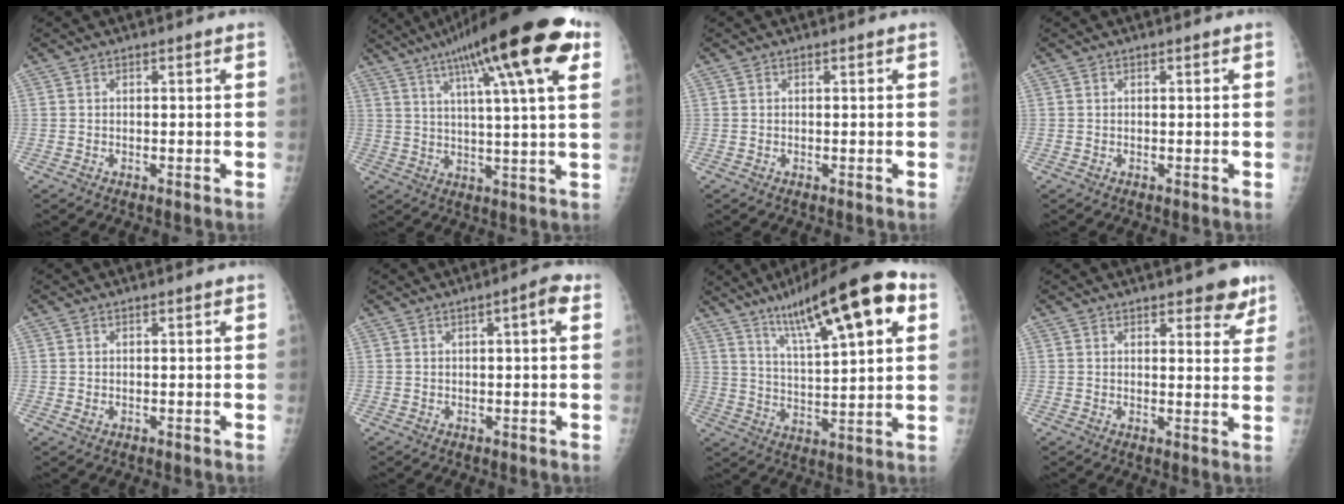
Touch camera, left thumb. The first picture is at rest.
{"total": 22.7, "force": [11.0, 3.9, 19.4], "torque": [-0.295, -0.001, 0.163]}
{"total": 0.0}
{"total": 0.0}
{"total": 0.8, "force": [0.2, 0.5, 0.6], "torque": [-0.009, -0.002, 0.008]}
{"total": 3.5, "force": [1.1, 0.6, 3.3], "torque": [-0.048, 0.007, 0.014]}
{"total": 20.9, "force": [10.2, 5.2, 17.5], "torque": [-0.247, -0.011, 0.161]}
{"total": 5.7, "force": [4.0, 2.2, 3.4], "torque": [-0.014, -0.021, 0.048]}